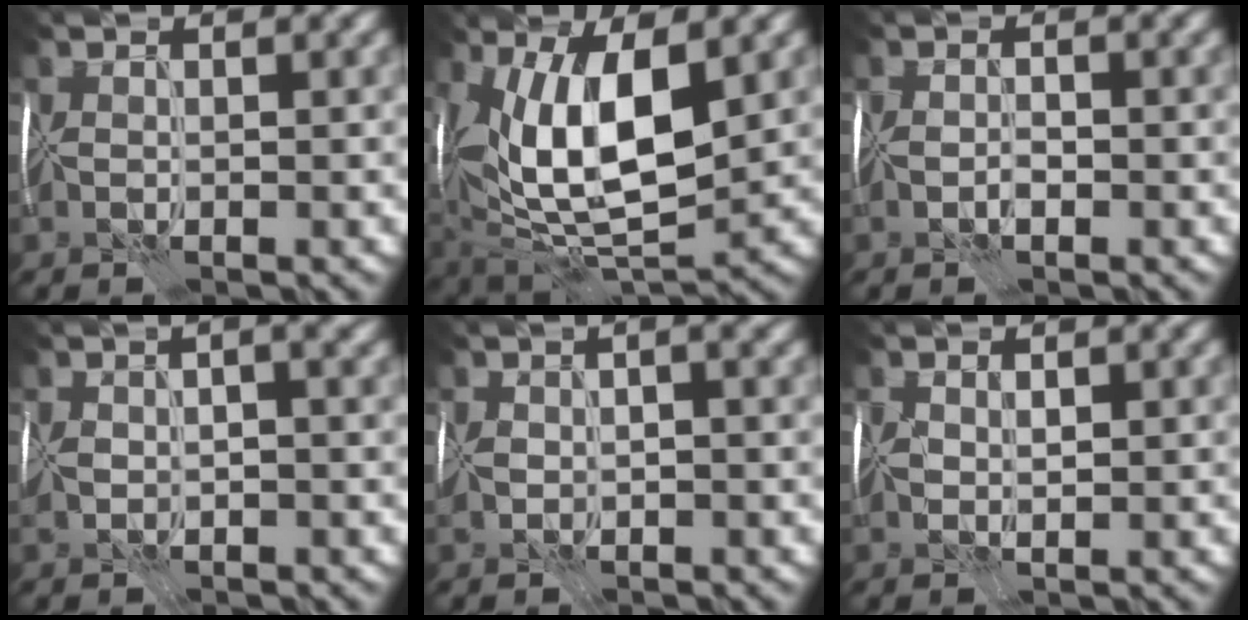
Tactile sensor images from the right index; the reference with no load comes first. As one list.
[{"total": 12.7, "force": [2.6, 5.6, 11.1], "torque": [-0.187, -0.004, 0.044]}, {"total": 1.2, "force": [-0.5, 0.6, 0.9], "torque": [-0.017, 0.004, -0.011]}, {"total": 4.1, "force": [0.5, 2.1, 3.5], "torque": [-0.049, 0.013, 0.006]}, {"total": 3.5, "force": [0.4, 1.8, 3.0], "torque": [-0.044, 0.010, 0.007]}, {"total": 1.4, "force": [0.3, 0.9, 1.1], "torque": [-0.021, 0.002, 0.006]}]